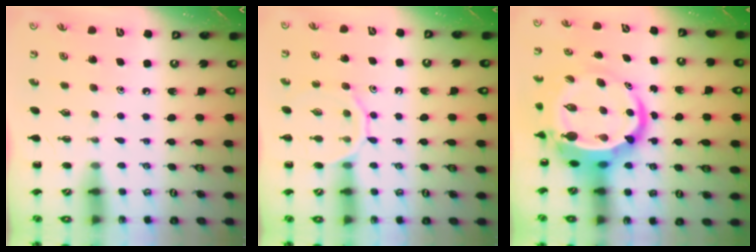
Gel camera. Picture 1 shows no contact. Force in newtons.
{"total": 11.6, "press": 11.6, "slide": 1.3}
{"total": 13.3, "press": 12.9, "slide": 3.2}